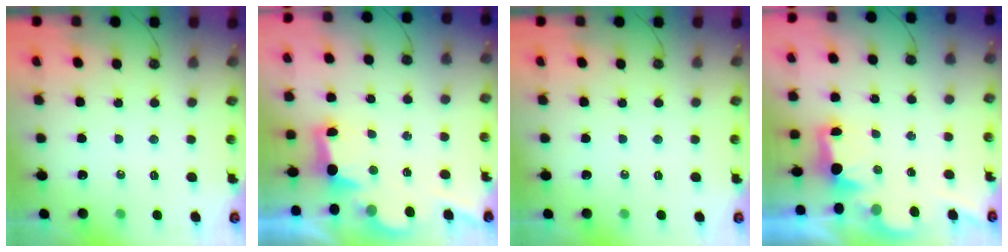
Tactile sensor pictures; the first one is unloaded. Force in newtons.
{"total": 2.8, "press": 2.7, "slide": 0.9}
{"total": 0.0}
{"total": 2.1, "press": 2.0, "slide": 0.8}